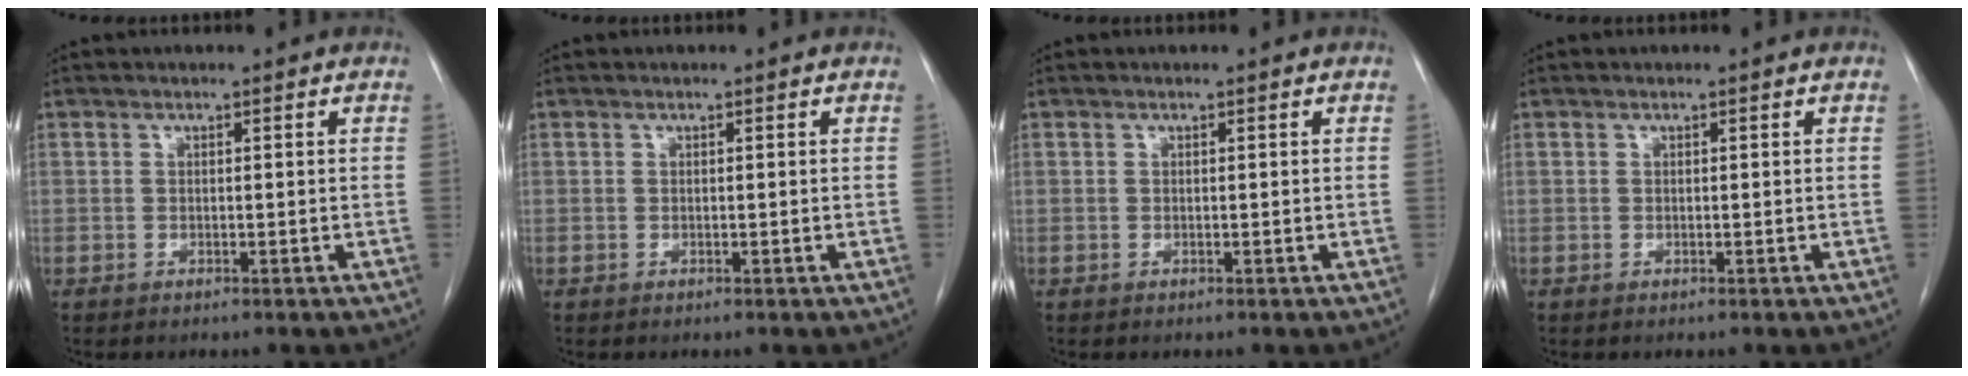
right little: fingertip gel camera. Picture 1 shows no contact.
{"total": 0.0}
{"total": 0.0}
{"total": 0.0}